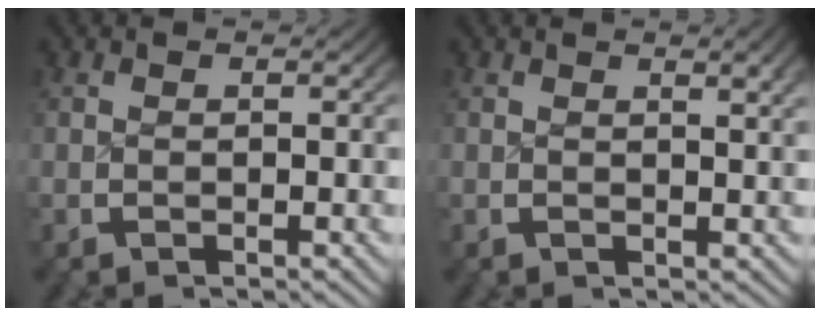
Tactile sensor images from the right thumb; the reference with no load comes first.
{"total": 1.1, "force": [0.8, -0.2, 0.7], "torque": [-0.007, 0.001, 0.017]}